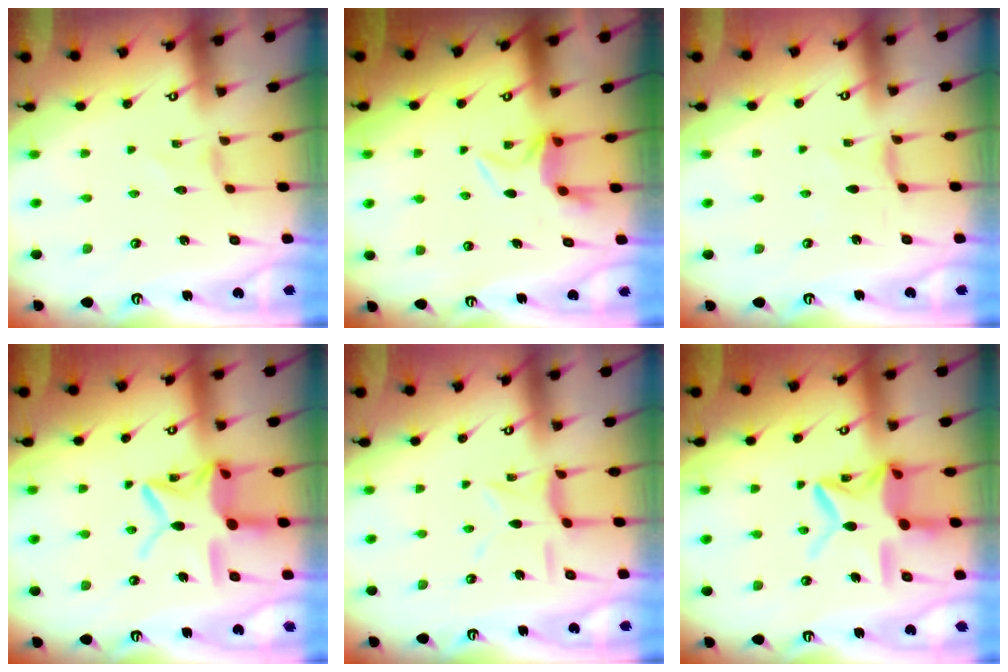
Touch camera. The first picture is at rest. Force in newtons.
{"total": 5.0, "press": 4.8, "slide": 1.3}
{"total": 0.0}
{"total": 15.2, "press": 15.1, "slide": 1.1}
{"total": 7.7, "press": 7.7, "slide": 0.5}
{"total": 15.8, "press": 15.7, "slide": 1.1}